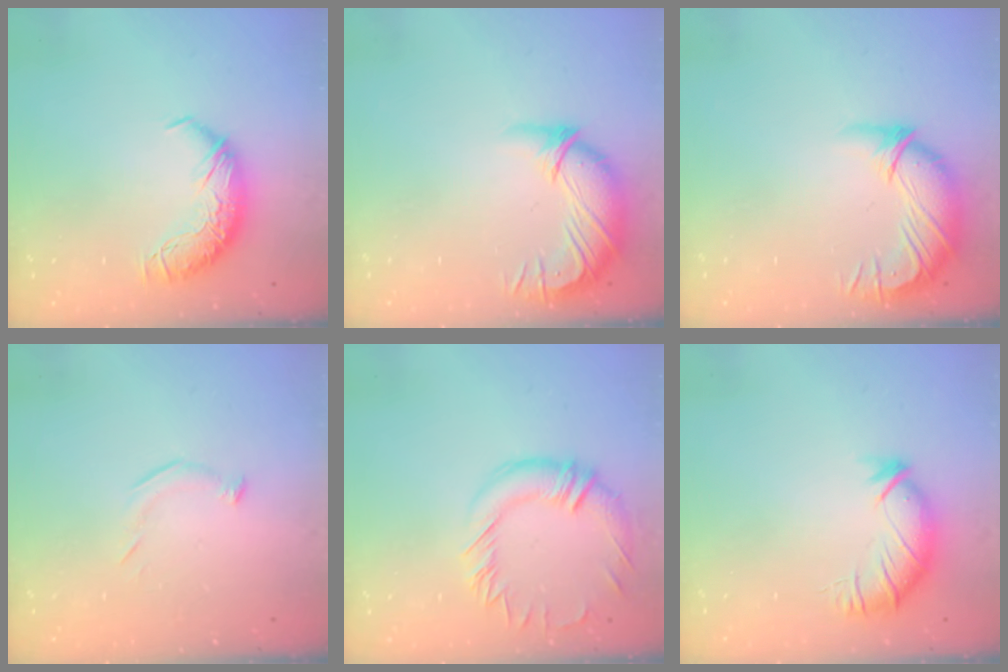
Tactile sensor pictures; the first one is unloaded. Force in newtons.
{"total": 2.9, "press": 0.1, "slide": 2.9}
{"total": 2.9, "press": 0.1, "slide": 2.9}
{"total": 6.8, "press": 6.8, "slide": 0.9}
{"total": 2.3, "press": 2.0, "slide": 1.2}
{"total": 3.0, "press": 2.3, "slide": 1.9}